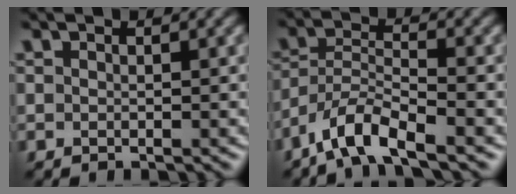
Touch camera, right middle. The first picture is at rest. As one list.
[{"total": 5.1, "force": [-3.9, 1.1, 3.1], "torque": [-0.056, 0.001, -0.080]}]